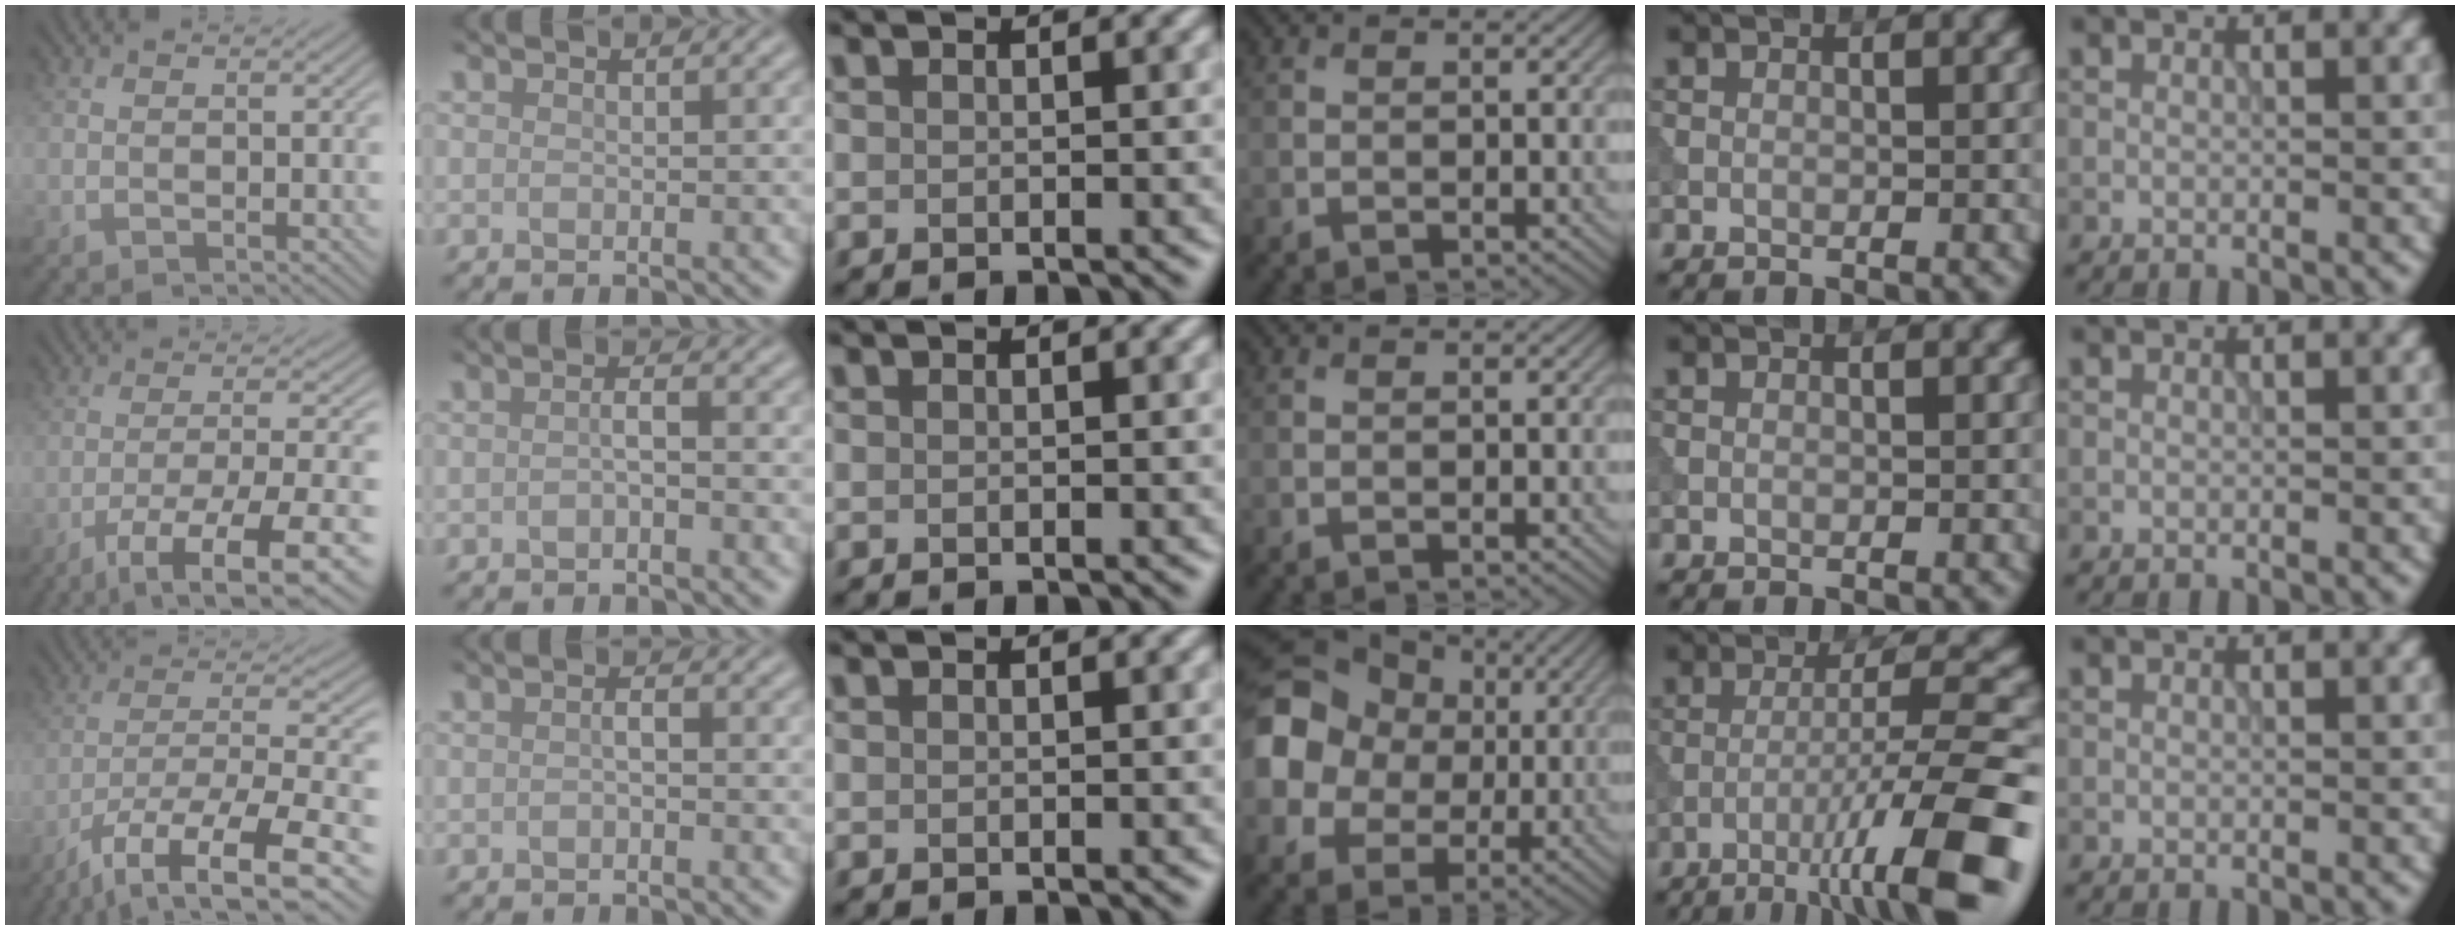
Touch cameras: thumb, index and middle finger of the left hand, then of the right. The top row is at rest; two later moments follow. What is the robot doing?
{"motion": "extract", "object": "tissue"}